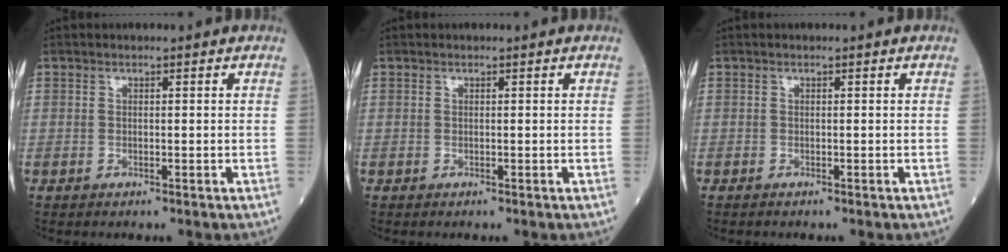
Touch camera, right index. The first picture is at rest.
{"total": 0.0}
{"total": 0.0}